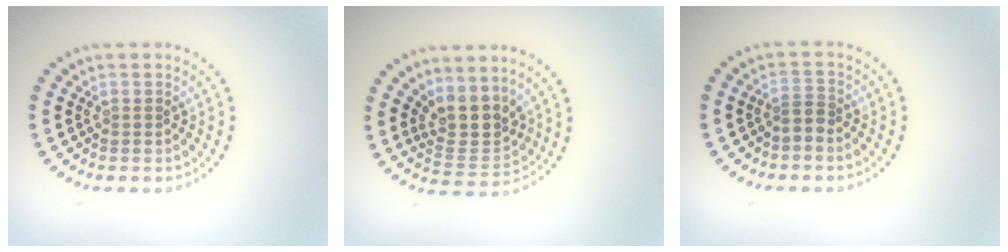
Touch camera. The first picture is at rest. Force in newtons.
{"total": 3.8, "press": 3.1, "slide": 2.1}
{"total": 1.3, "press": 0.8, "slide": 1.1}